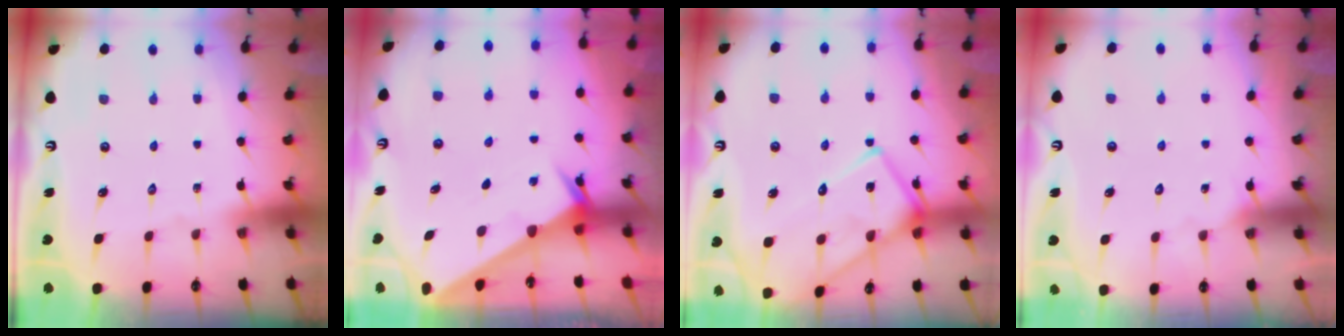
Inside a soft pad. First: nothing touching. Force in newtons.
{"total": 2.0, "press": 2.0, "slide": 0.1}
{"total": 16.1, "press": 16.0, "slide": 1.6}
{"total": 4.8, "press": 4.8, "slide": 0.4}